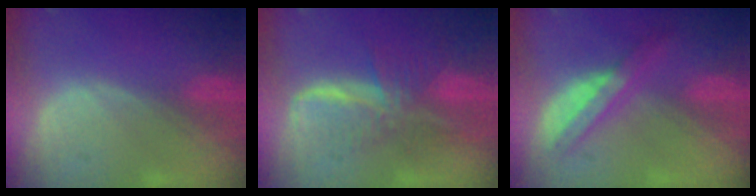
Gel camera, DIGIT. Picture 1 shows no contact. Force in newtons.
{"total": 8.1, "press": 7.0, "slide": 4.2}
{"total": 5.5, "press": 5.2, "slide": 1.8}